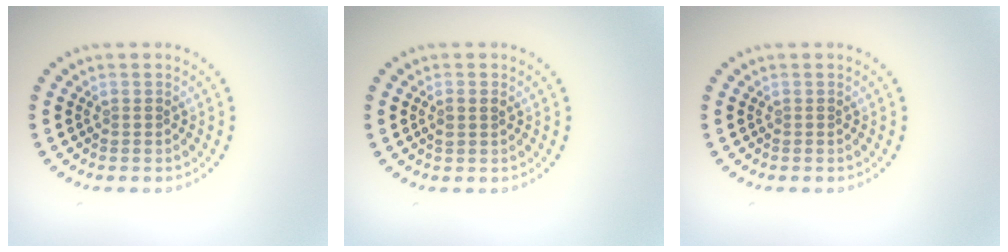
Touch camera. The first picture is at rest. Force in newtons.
{"total": 1.0, "press": 1.0, "slide": 0.2}
{"total": 0.0}